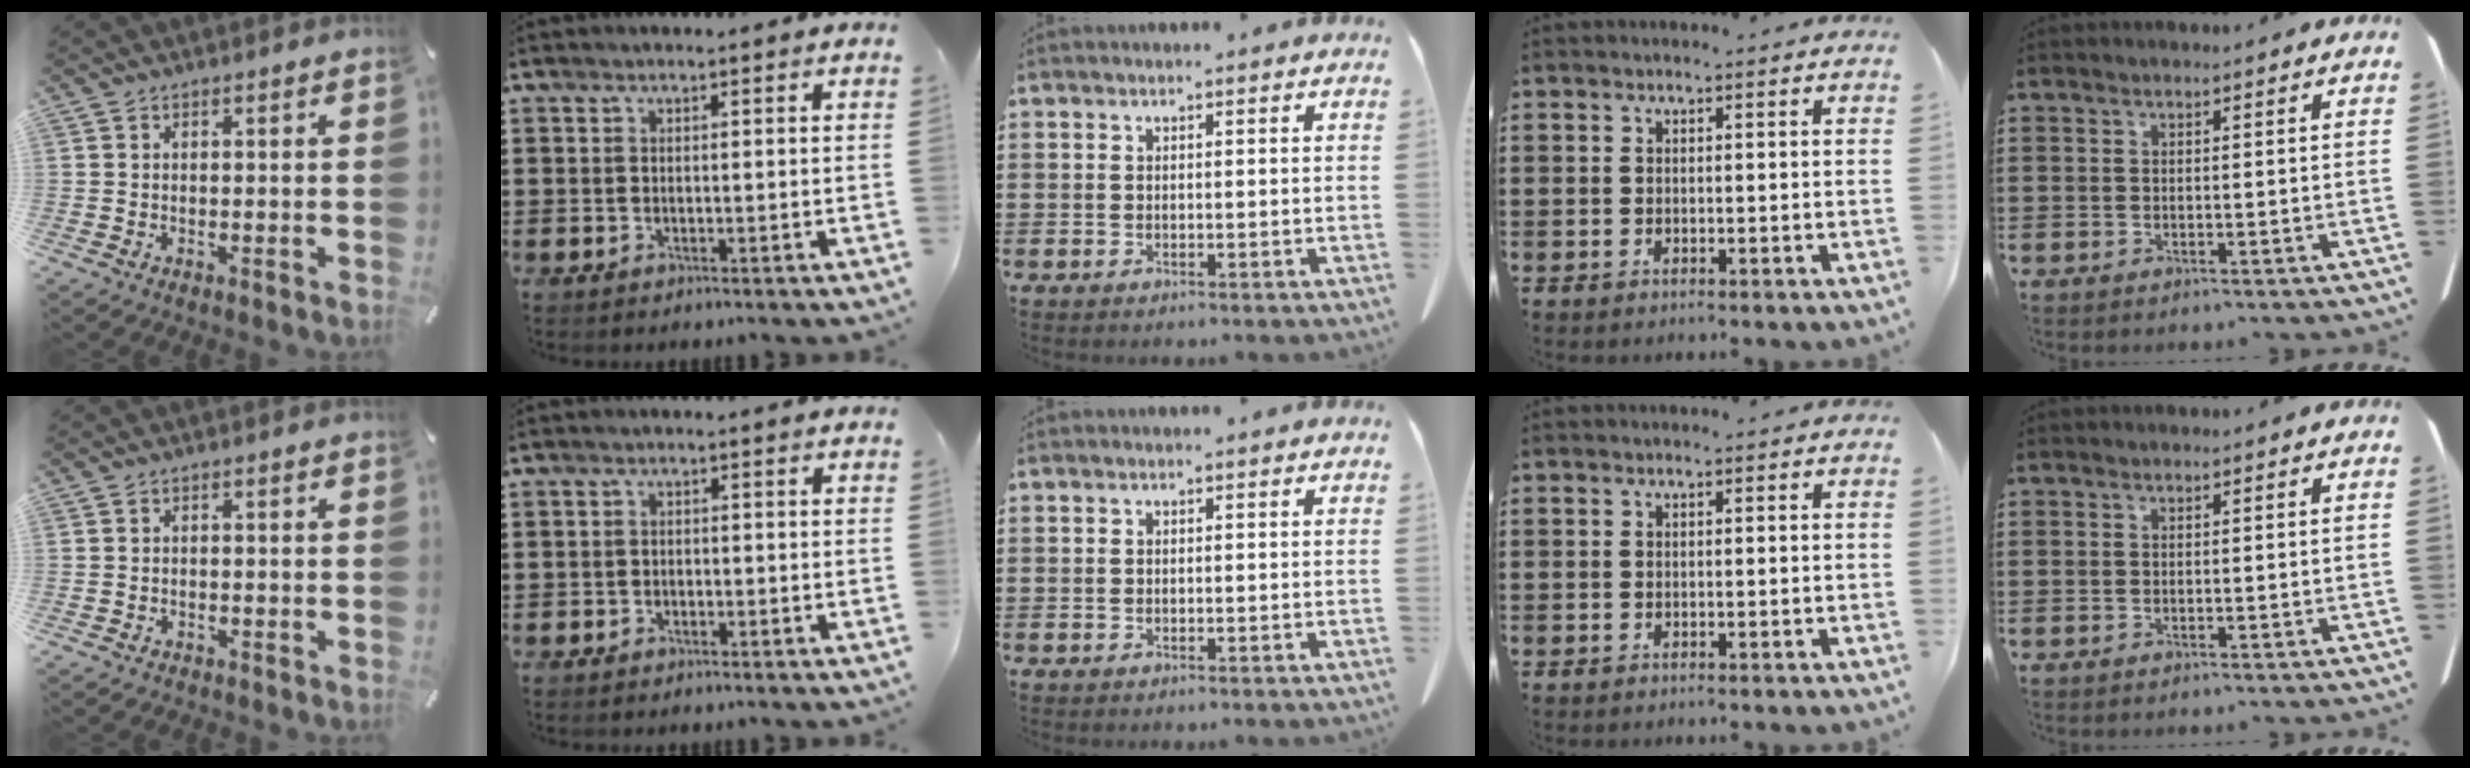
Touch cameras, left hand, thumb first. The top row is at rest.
{"thumb": {"total": 0.6, "force": [-0.5, 0.3, -0.1], "torque": [-0.001, 0.000, -0.011]}, "index": {"total": 1.2, "force": [-1.1, 0.5, 0.0], "torque": [-0.005, 0.003, -0.025]}}